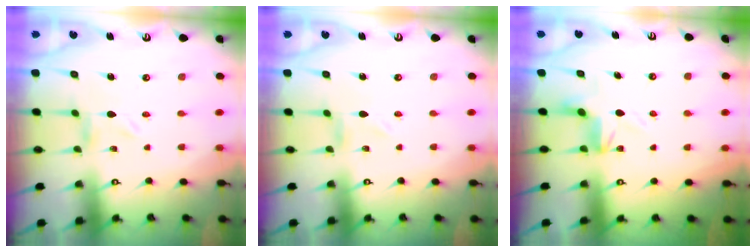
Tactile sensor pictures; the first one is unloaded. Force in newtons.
{"total": 0.6, "press": 0.6, "slide": 0.2}
{"total": 5.7, "press": 5.4, "slide": 1.9}